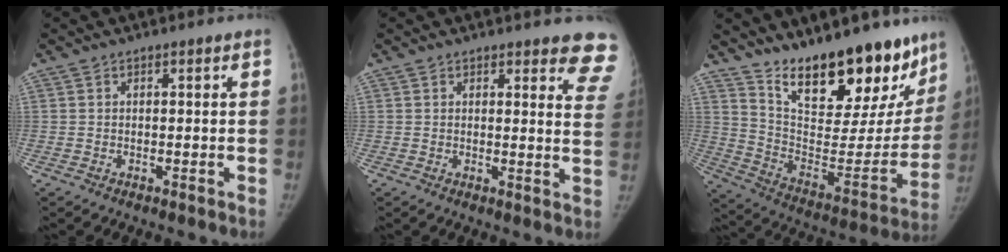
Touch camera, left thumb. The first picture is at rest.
{"total": 8.8, "force": [7.9, 2.1, 3.1], "torque": [0.004, -0.050, 0.060]}
{"total": 28.1, "force": [20.8, 10.6, 15.6], "torque": [-0.195, -0.104, 0.320]}